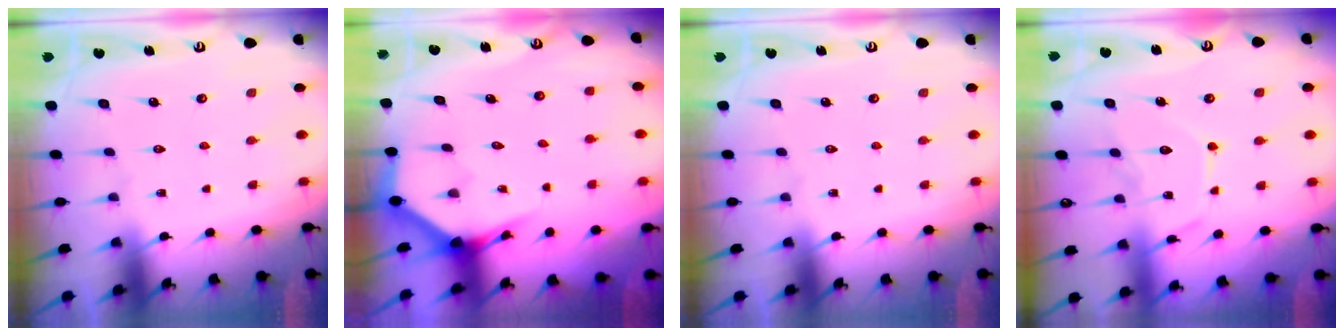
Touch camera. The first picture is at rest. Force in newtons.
{"total": 3.8, "press": 3.8, "slide": 0.2}
{"total": 0.0}
{"total": 11.6, "press": 11.6, "slide": 1.0}